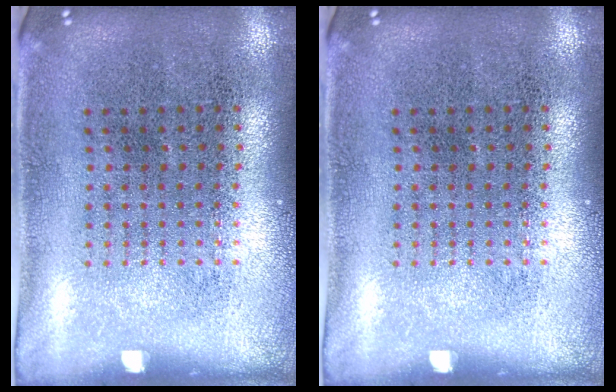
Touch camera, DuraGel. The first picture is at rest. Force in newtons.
{"total": 0.0}